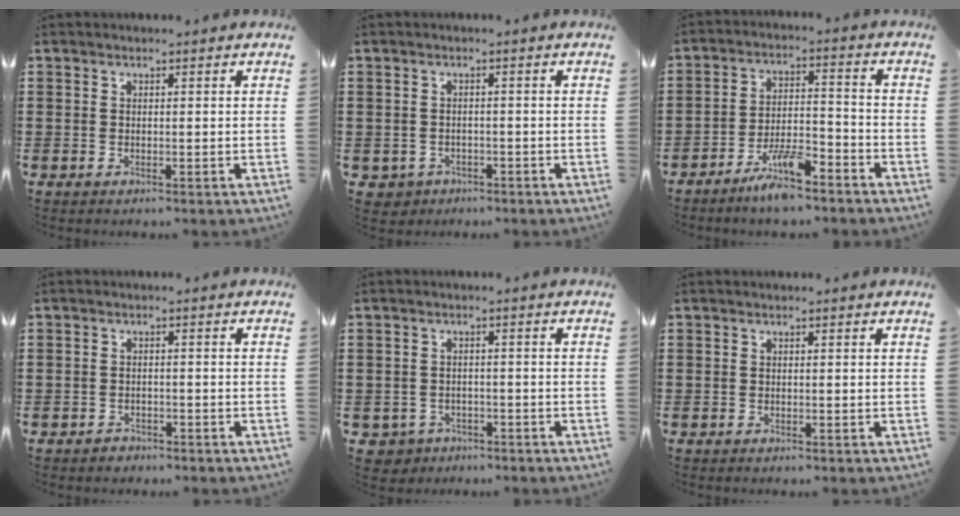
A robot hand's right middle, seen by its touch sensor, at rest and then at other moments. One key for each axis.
{"total": 1.4, "fx": -1.1, "fy": 0.9, "fz": -0.1, "tx": -0.007, "ty": 0.001, "tz": -0.026}
{"total": 7.3, "fx": -5.9, "fy": 1.4, "fz": 4.1, "tx": -0.085, "ty": -0.001, "tz": -0.112}
{"total": 1.2, "fx": -1.1, "fy": 0.6, "fz": 0.1, "tx": -0.007, "ty": 0.001, "tz": -0.025}
{"total": 2.0, "fx": -1.7, "fy": 1.1, "fz": -0.1, "tx": -0.009, "ty": 0.000, "tz": -0.039}
{"total": 0.0}